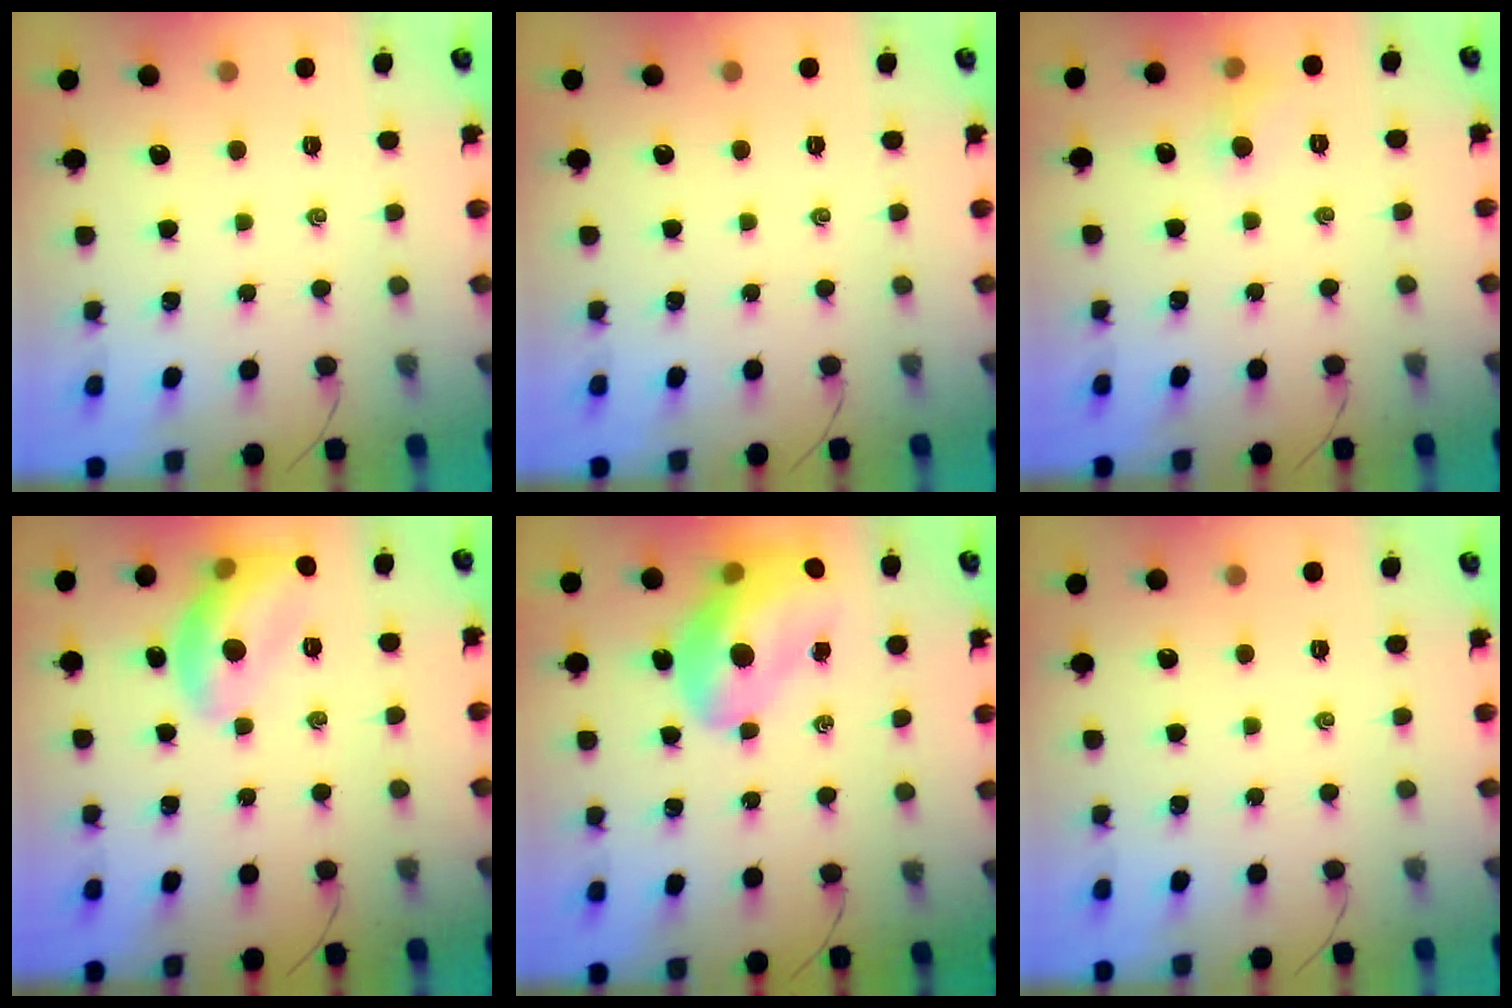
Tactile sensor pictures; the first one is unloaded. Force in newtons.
{"total": 0.0}
{"total": 4.3, "press": 4.0, "slide": 1.4}
{"total": 13.0, "press": 13.0, "slide": 1.1}
{"total": 16.2, "press": 15.6, "slide": 4.5}
{"total": 0.0}